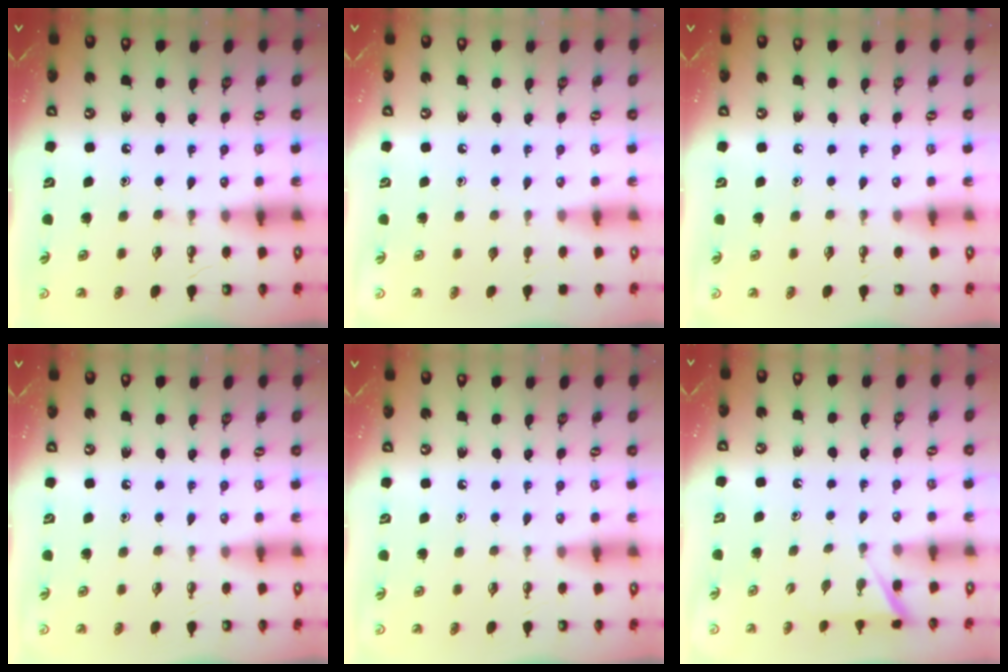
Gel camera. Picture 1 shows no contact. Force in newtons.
{"total": 0.0}
{"total": 0.0}
{"total": 0.0}
{"total": 0.0}
{"total": 3.2, "press": 3.2, "slide": 0.3}